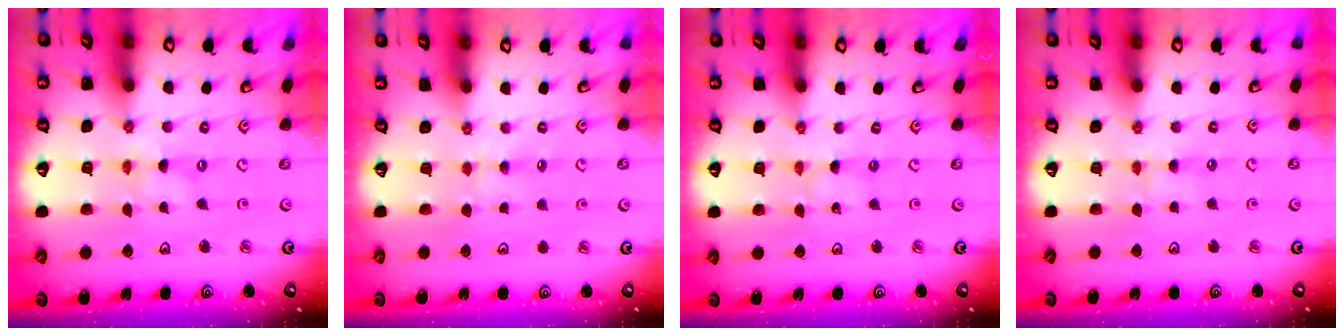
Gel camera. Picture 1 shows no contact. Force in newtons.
{"total": 2.6, "press": 2.5, "slide": 0.5}
{"total": 1.0, "press": 1.0, "slide": 0.2}
{"total": 2.6, "press": 2.6, "slide": 0.5}